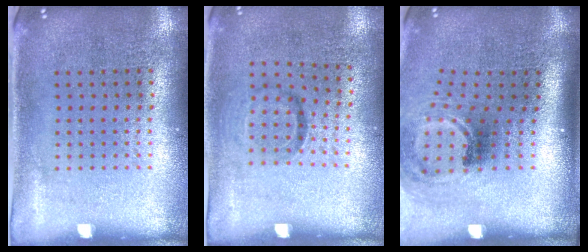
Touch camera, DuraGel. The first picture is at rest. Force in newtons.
{"total": 1.0, "press": 0.6, "slide": 0.8}
{"total": 2.0, "press": 1.3, "slide": 1.5}